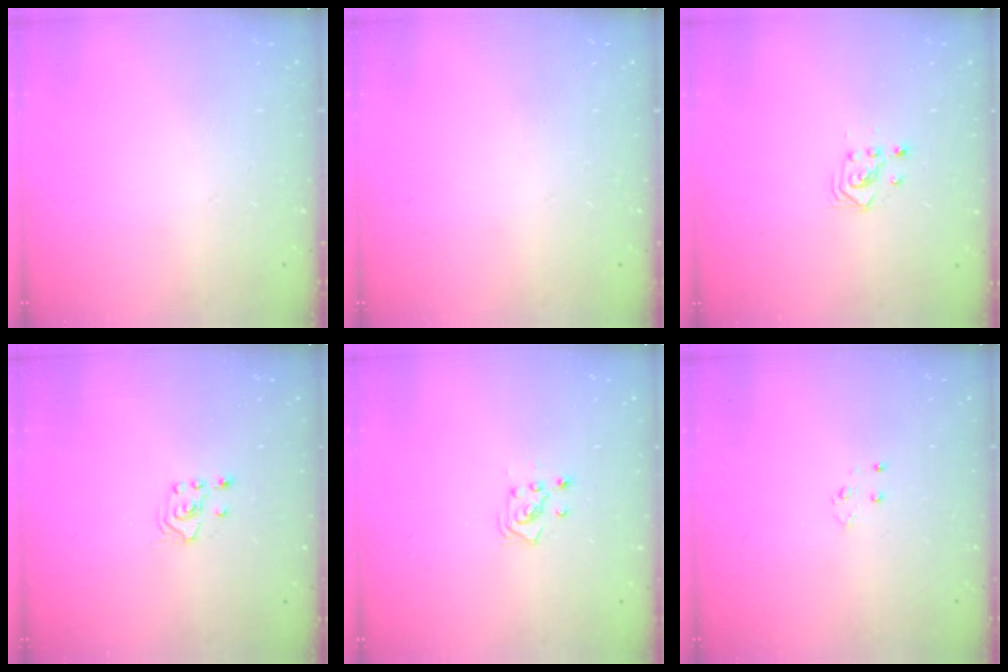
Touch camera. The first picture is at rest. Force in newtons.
{"total": 0.0}
{"total": 2.9, "press": 2.9, "slide": 0.3}
{"total": 2.6, "press": 2.4, "slide": 0.8}
{"total": 3.3, "press": 3.2, "slide": 0.5}
{"total": 3.1, "press": 3.1, "slide": 0.6}